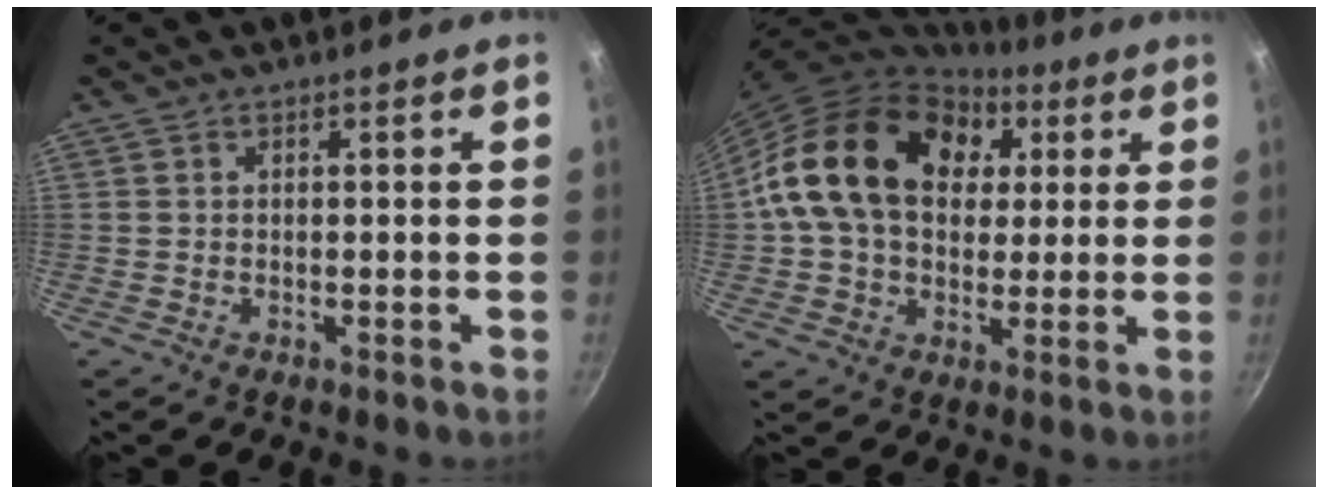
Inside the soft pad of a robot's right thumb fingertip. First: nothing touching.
{"total": 21.6, "force": [5.5, 15.6, 13.9], "torque": [-0.220, 0.014, 0.086]}